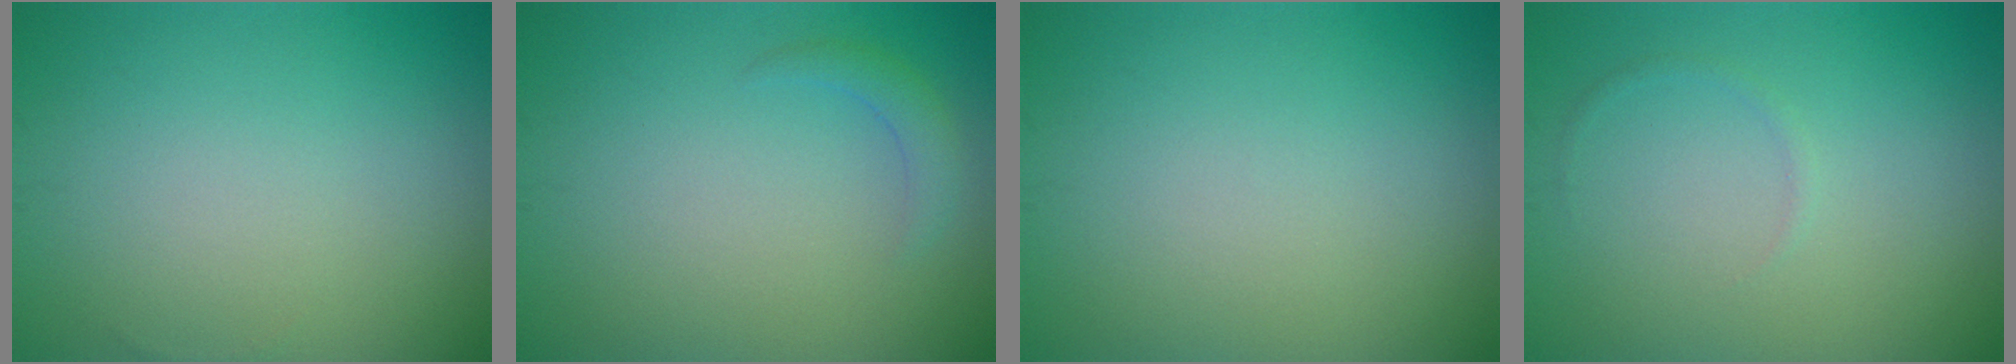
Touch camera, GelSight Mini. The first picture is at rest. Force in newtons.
{"total": 1.4, "press": 1.4, "slide": 0.0}
{"total": 0.0}
{"total": 0.5, "press": 0.5, "slide": 0.0}